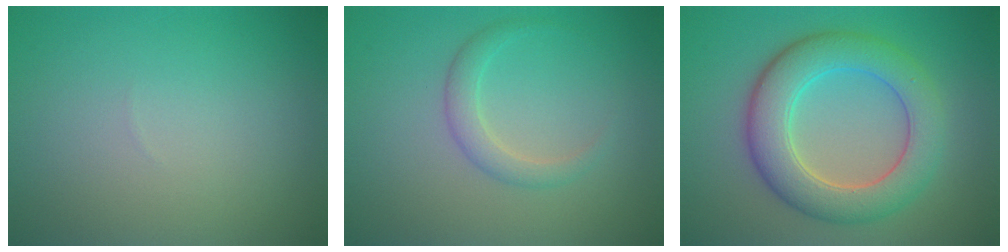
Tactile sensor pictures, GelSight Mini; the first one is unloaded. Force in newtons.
{"total": 2.0, "press": 2.0, "slide": 0.2}
{"total": 7.1, "press": 7.1, "slide": 0.3}